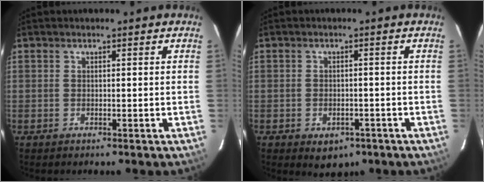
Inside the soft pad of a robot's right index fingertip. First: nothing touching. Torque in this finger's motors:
{"motor_torque": [0.61, -0.66, 0.08, -0.01]}